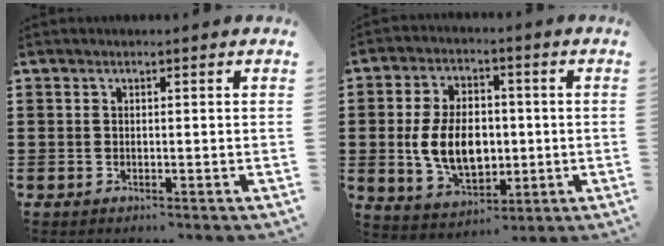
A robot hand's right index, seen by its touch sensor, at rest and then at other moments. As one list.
[{"total": 9.7, "force": [-0.5, 6.4, 7.3], "torque": [-0.147, 0.004, -0.013]}]